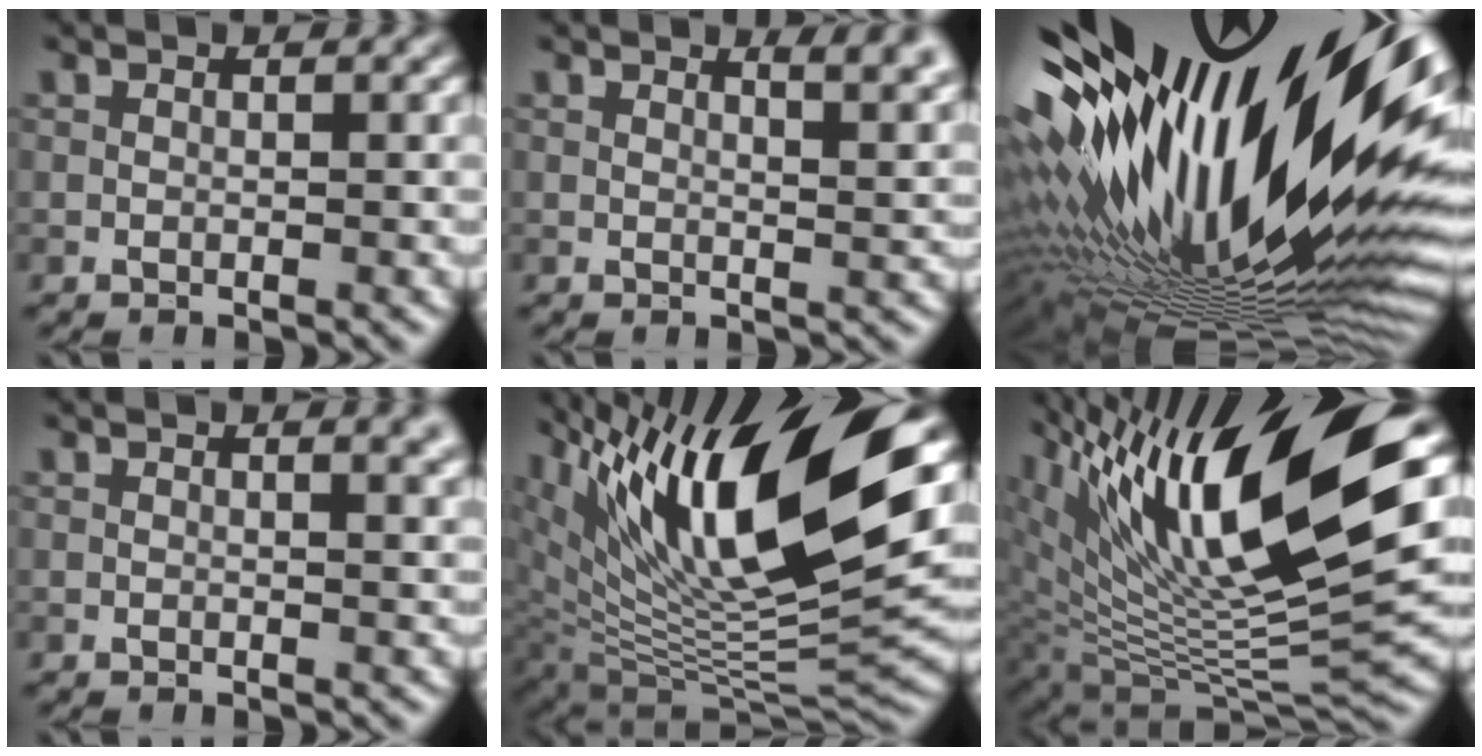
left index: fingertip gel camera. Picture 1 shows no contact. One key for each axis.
{"total": 4.1, "fx": 2.6, "fy": 1.4, "fz": 2.9, "tx": -0.018, "ty": 0.021, "tz": 0.025}
{"total": 20.4, "fx": 1.9, "fy": 7.0, "fz": 19.0, "tx": -0.335, "ty": -0.024, "tz": 0.038}
{"total": 3.0, "fx": 1.7, "fy": 1.3, "fz": 2.1, "tx": -0.004, "ty": 0.013, "tz": 0.013}
{"total": 18.0, "fx": 8.0, "fy": 6.5, "fz": 14.7, "tx": -0.246, "ty": 0.018, "tz": 0.151}
{"total": 16.3, "fx": 7.1, "fy": 5.0, "fz": 13.7, "tx": -0.249, "ty": 0.011, "tz": 0.131}